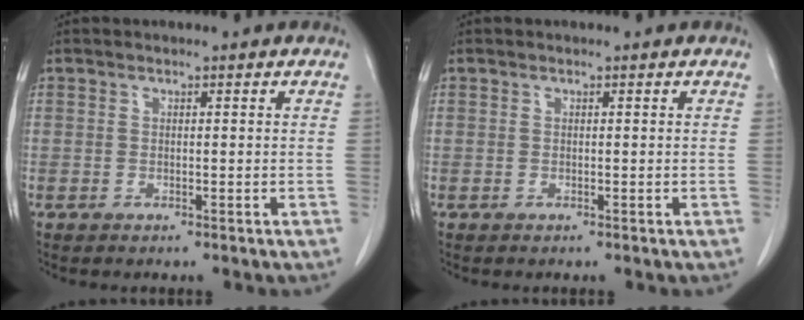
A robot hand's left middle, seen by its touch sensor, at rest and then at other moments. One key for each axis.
{"total": 0.0}